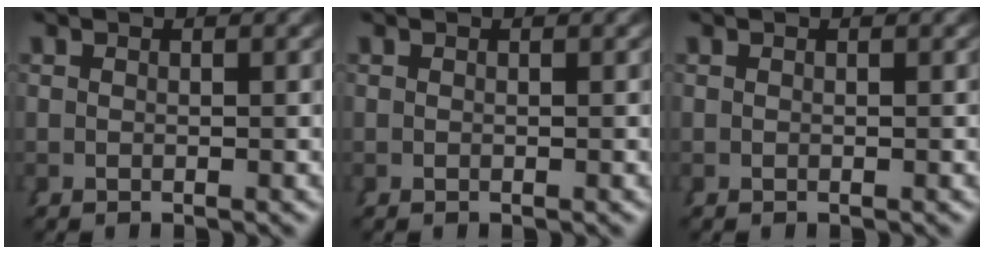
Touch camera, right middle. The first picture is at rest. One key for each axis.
{"total": 0.0}
{"total": 0.0}